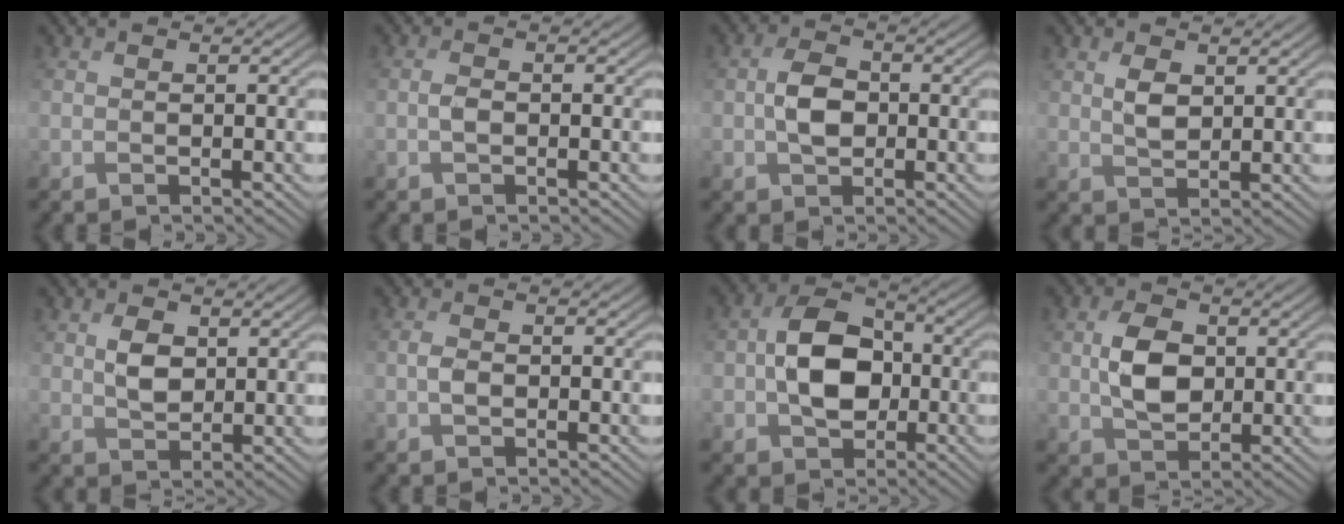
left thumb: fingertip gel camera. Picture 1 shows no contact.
{"total": 1.4, "force": [-0.5, 0.8, 1.0], "torque": [-0.020, 0.003, -0.012]}
{"total": 4.0, "force": [-0.5, 2.9, 2.7], "torque": [-0.057, 0.001, -0.015]}
{"total": 2.8, "force": [1.1, 1.7, 2.0], "torque": [-0.044, -0.004, 0.025]}
{"total": 3.5, "force": [1.1, 2.3, 2.4], "torque": [-0.053, -0.001, 0.022]}
{"total": 1.4, "force": [-0.5, 0.9, 1.0], "torque": [-0.024, 0.002, -0.011]}
{"total": 8.6, "force": [-0.9, 6.3, 5.8], "torque": [-0.112, 0.006, -0.027]}
{"total": 5.6, "force": [0.6, 4.0, 4.0], "torque": [-0.085, -0.001, 0.009]}